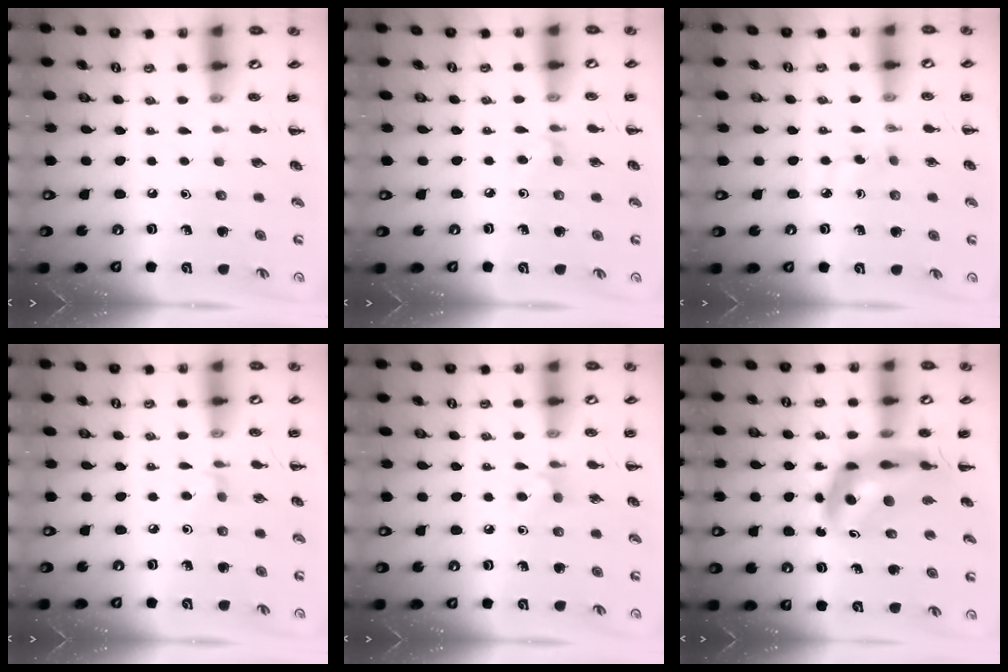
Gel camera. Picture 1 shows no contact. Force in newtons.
{"total": 3.3, "press": 3.1, "slide": 1.2}
{"total": 2.9, "press": 2.7, "slide": 1.1}
{"total": 2.6, "press": 2.5, "slide": 0.9}
{"total": 4.8, "press": 4.5, "slide": 1.7}
{"total": 10.8, "press": 10.2, "slide": 3.3}